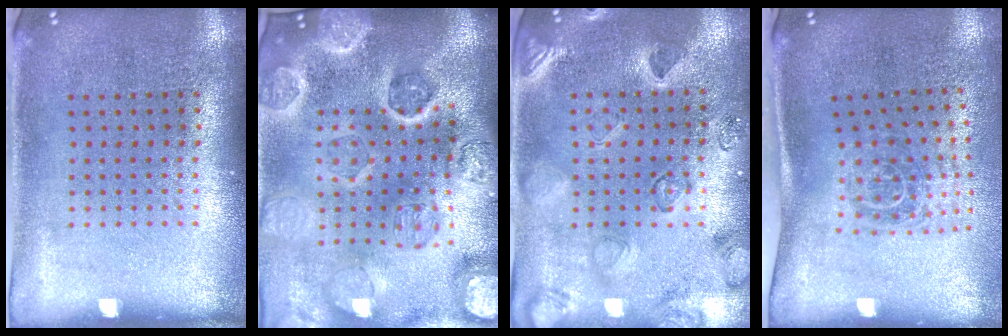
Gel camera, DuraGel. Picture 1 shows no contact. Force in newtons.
{"total": 5.5, "press": 4.6, "slide": 2.9}
{"total": 2.3, "press": 2.1, "slide": 1.0}
{"total": 1.8, "press": 1.2, "slide": 1.4}